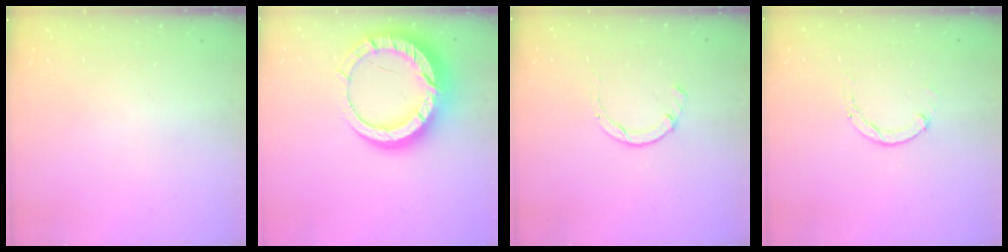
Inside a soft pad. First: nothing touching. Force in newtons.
{"total": 17.9, "press": 17.9, "slide": 1.4}
{"total": 1.7, "press": 1.7, "slide": 0.3}
{"total": 1.2, "press": 1.2, "slide": 0.3}